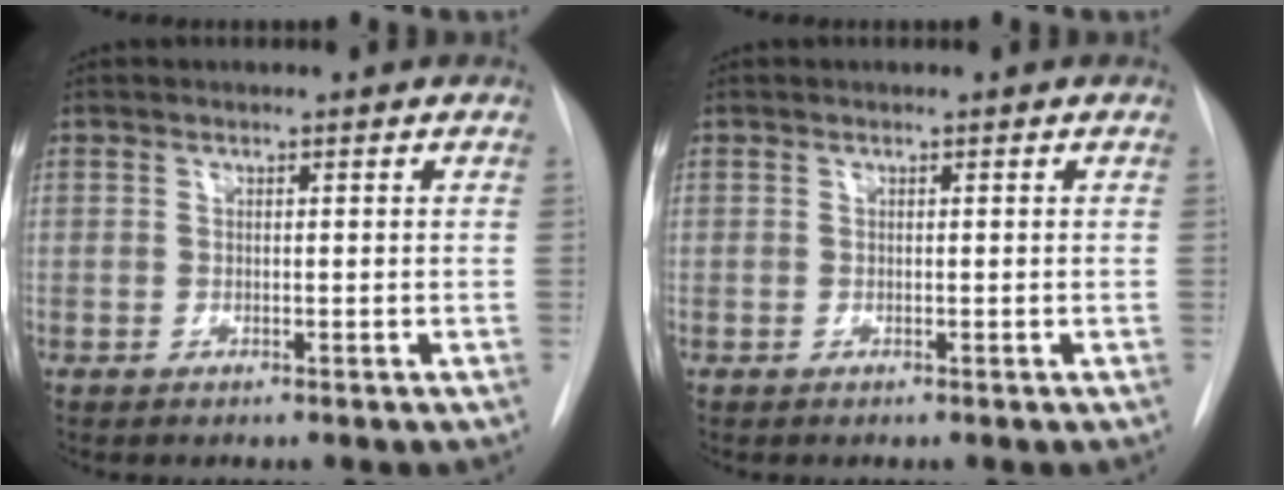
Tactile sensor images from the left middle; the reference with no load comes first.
{"total": 0.0}